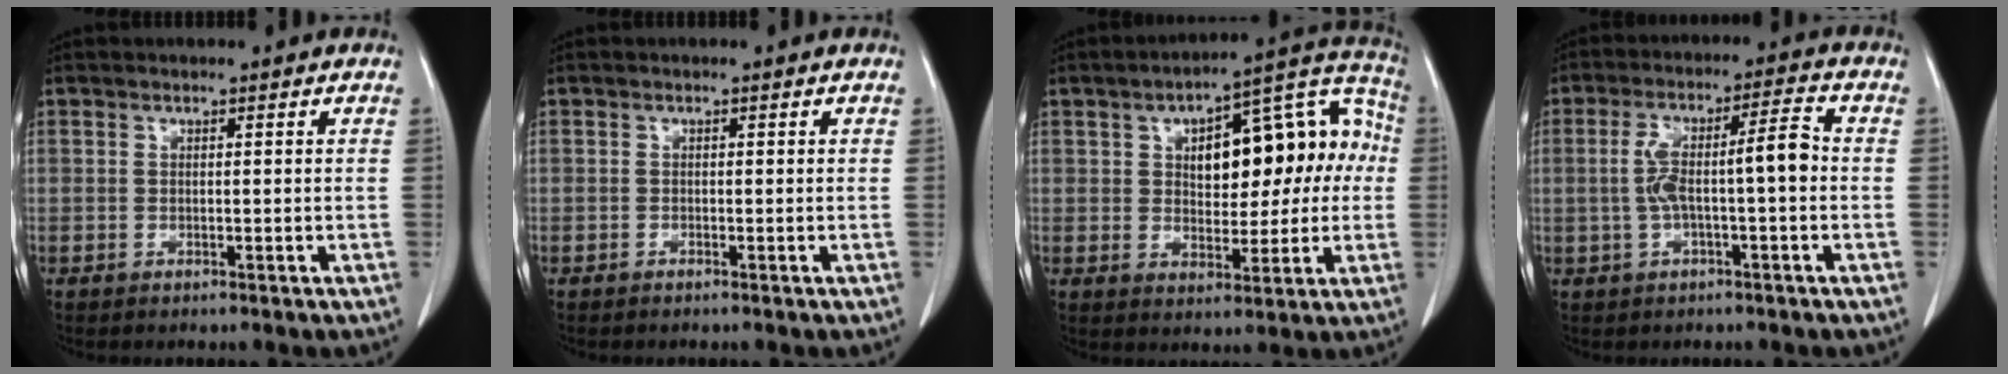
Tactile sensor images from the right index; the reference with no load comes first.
{"total": 0.0}
{"total": 17.9, "force": [2.4, 8.1, 15.7], "torque": [-0.213, 0.053, 0.039]}
{"total": 8.3, "force": [-0.7, 1.3, 8.1], "torque": [-0.151, 0.031, -0.012]}